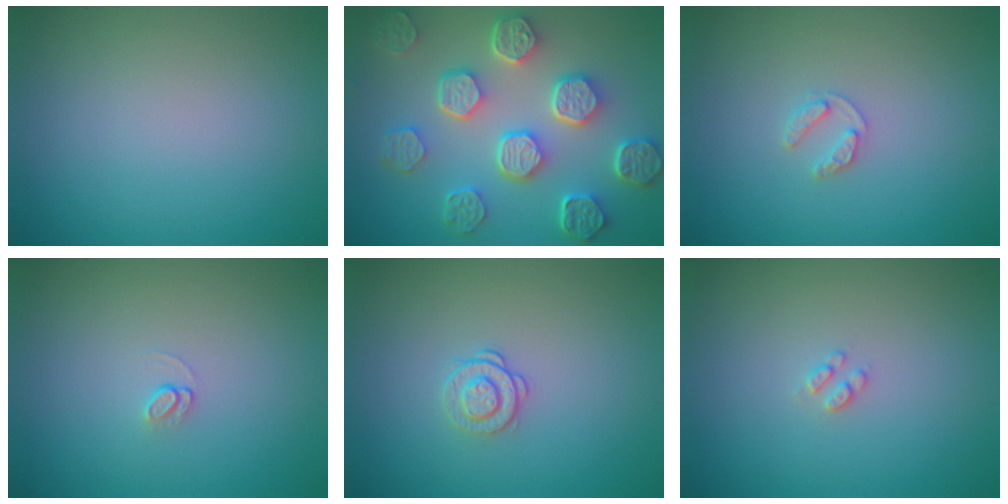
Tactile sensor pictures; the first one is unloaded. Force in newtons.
{"total": 7.6, "press": 5.9, "slide": 4.8}
{"total": 1.3, "press": 1.3, "slide": 0.2}
{"total": 0.8, "press": 0.5, "slide": 0.7}
{"total": 1.6, "press": 1.2, "slide": 1.0}
{"total": 1.0, "press": 0.9, "slide": 0.2}